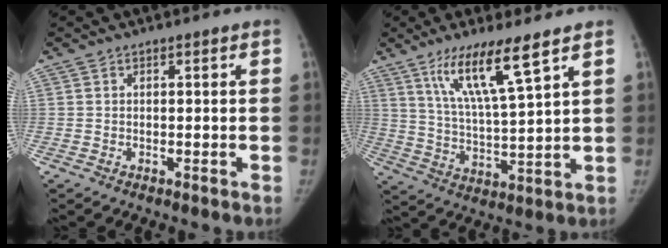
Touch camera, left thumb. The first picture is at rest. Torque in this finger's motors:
{"motor_torque": [-0.03, 0.27, 1.32, -1.06, 0.36]}